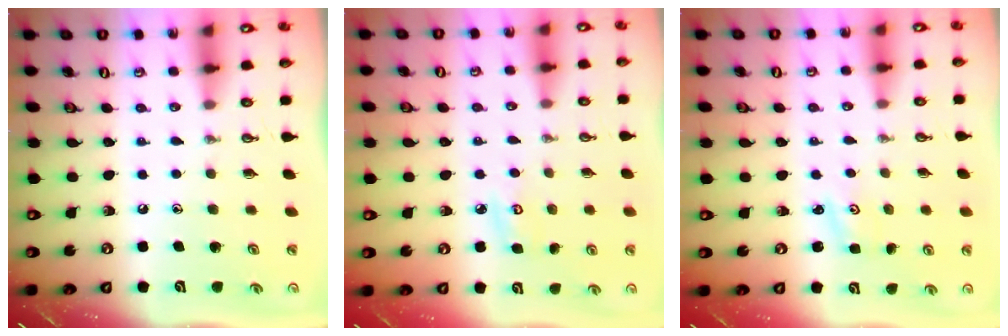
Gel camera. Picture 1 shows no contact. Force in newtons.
{"total": 4.7, "press": 4.7, "slide": 0.4}
{"total": 1.3, "press": 1.3, "slide": 0.2}